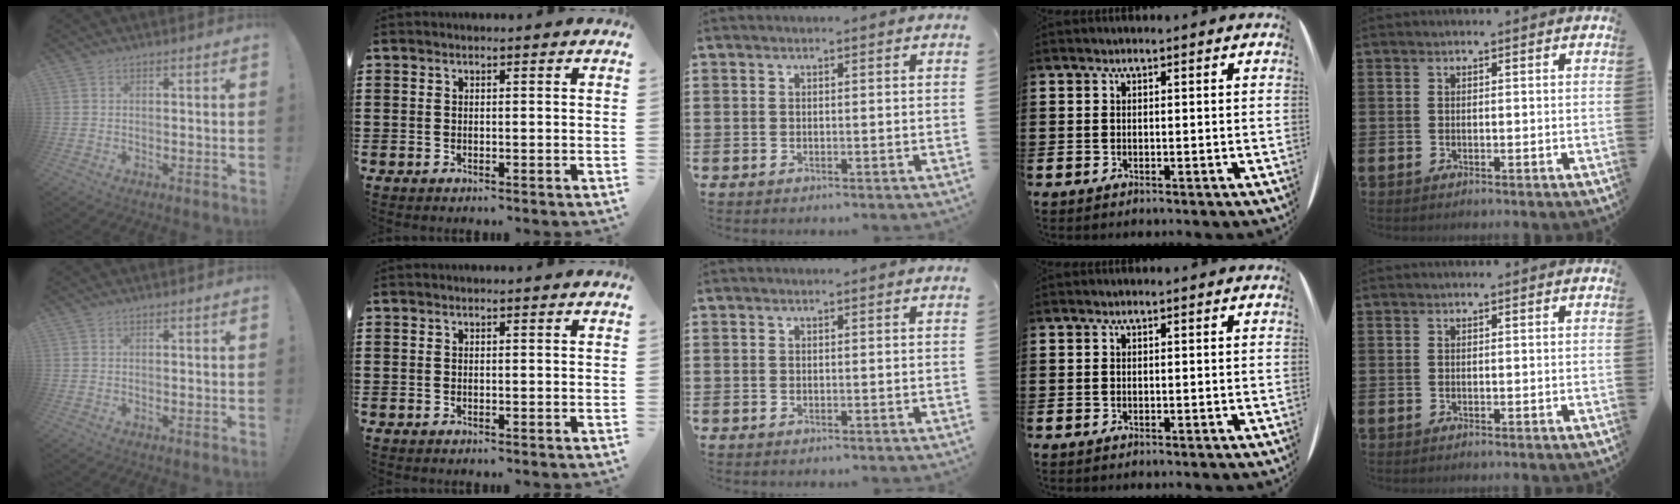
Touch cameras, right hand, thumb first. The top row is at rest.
{}